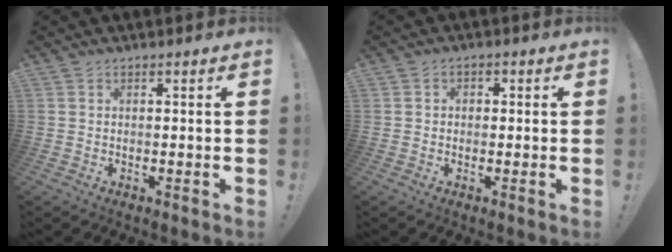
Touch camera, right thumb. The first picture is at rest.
{"total": 1.8, "force": [-0.7, 1.5, 0.8], "torque": [-0.008, 0.009, -0.013]}